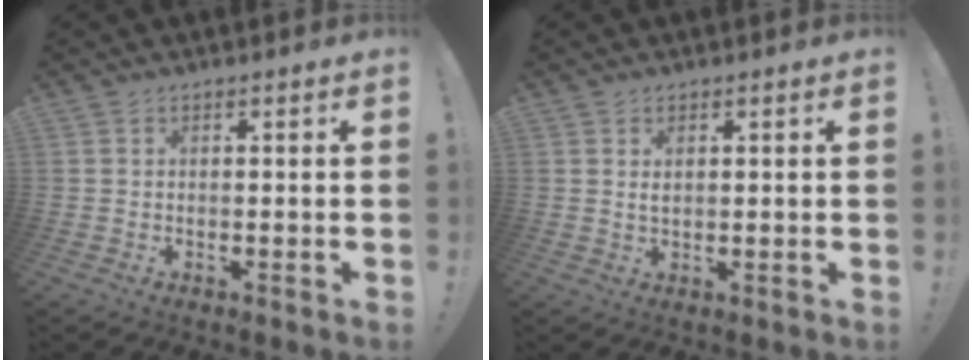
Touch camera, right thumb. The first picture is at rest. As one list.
[{"total": 1.7, "force": [0.8, 1.0, 1.1], "torque": [-0.007, -0.003, 0.011]}]